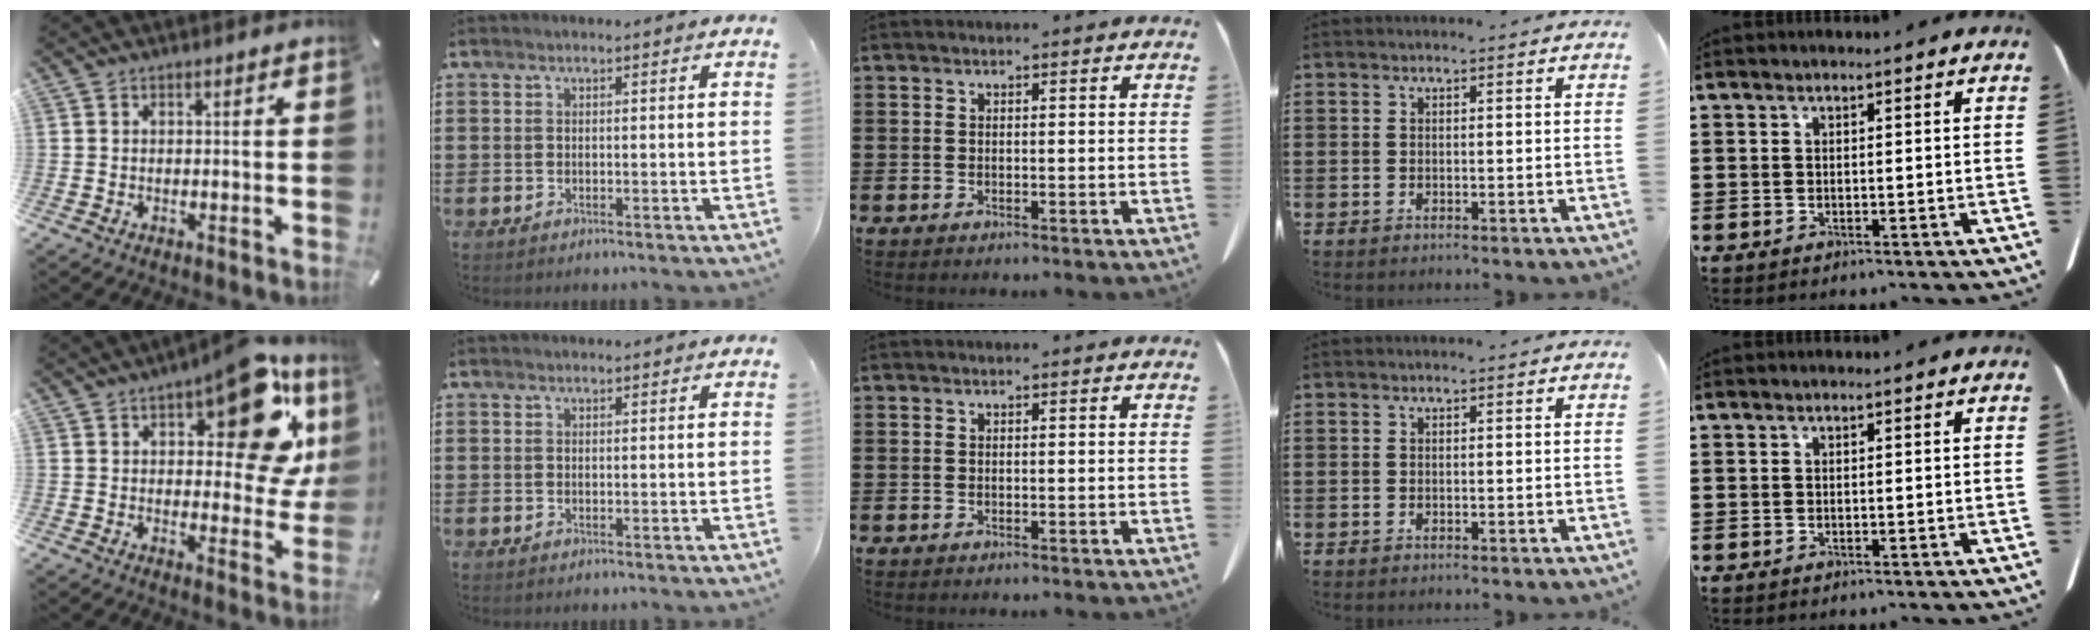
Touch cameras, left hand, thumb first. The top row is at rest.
{"thumb": {"total": 19.8, "force": [9.8, 8.8, 14.8], "torque": [-0.180, -0.064, 0.156]}}